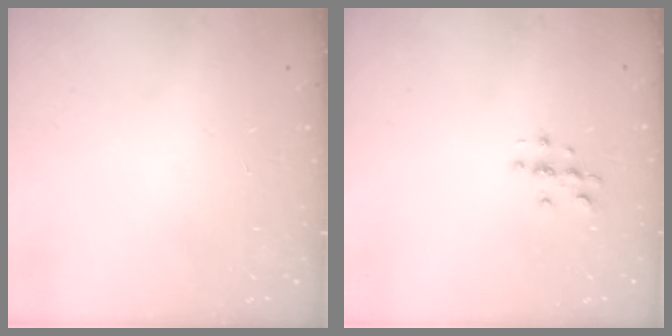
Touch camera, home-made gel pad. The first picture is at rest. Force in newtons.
{"total": 2.8, "press": 2.8, "slide": 0.2}